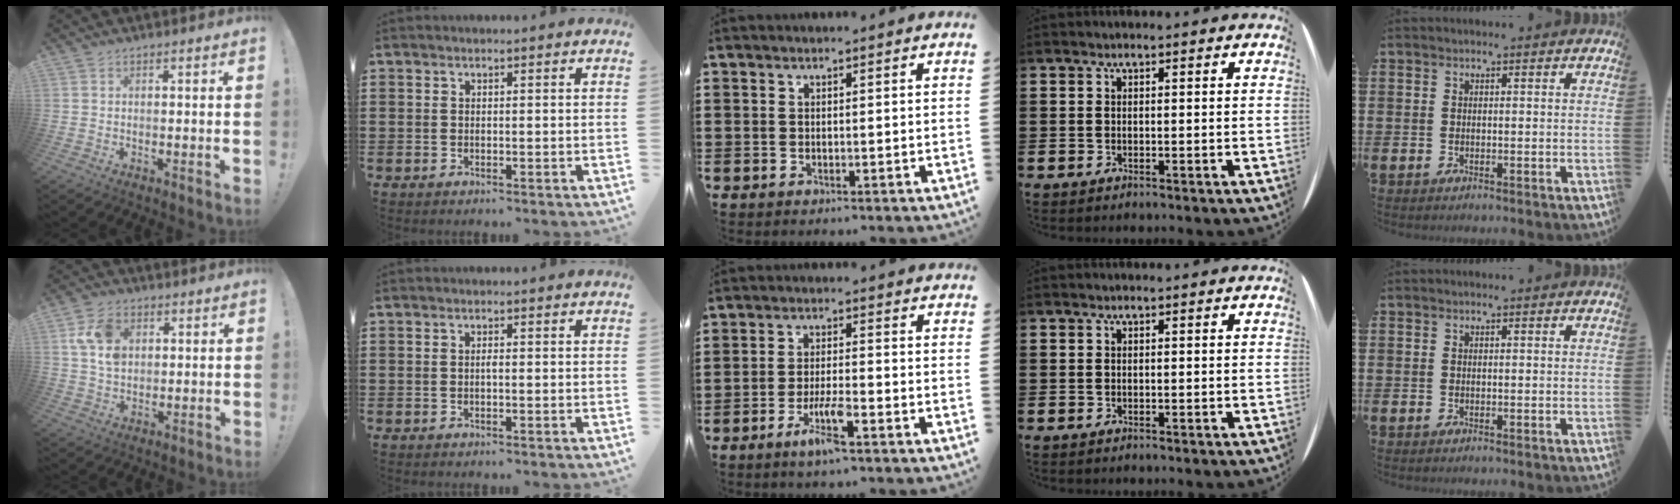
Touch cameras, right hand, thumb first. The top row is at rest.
{"thumb": {"total": 10.5, "force": [3.3, 7.5, 6.5], "torque": [-0.112, 0.004, 0.062]}, "index": {"total": 0.7, "force": [-0.1, 0.1, 0.6], "torque": [-0.013, -0.004, -0.002]}, "middle": {"total": 5.2, "force": [-3.1, 0.6, 4.1], "torque": [-0.079, -0.005, -0.056]}}